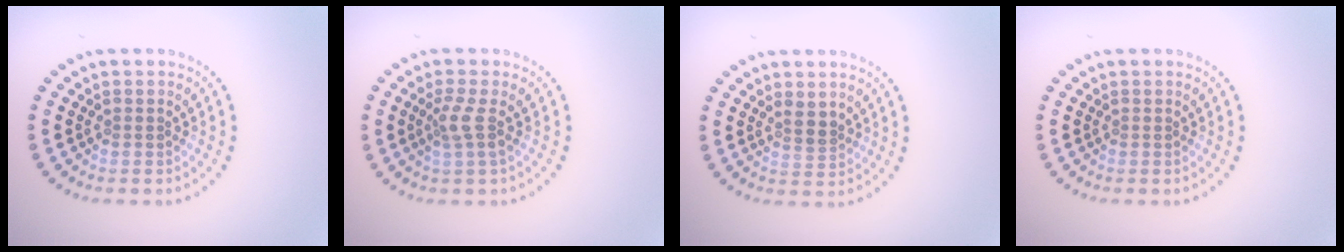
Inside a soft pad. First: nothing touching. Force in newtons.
{"total": 1.9, "press": 1.4, "slide": 1.2}
{"total": 1.6, "press": 1.4, "slide": 0.8}
{"total": 0.0}